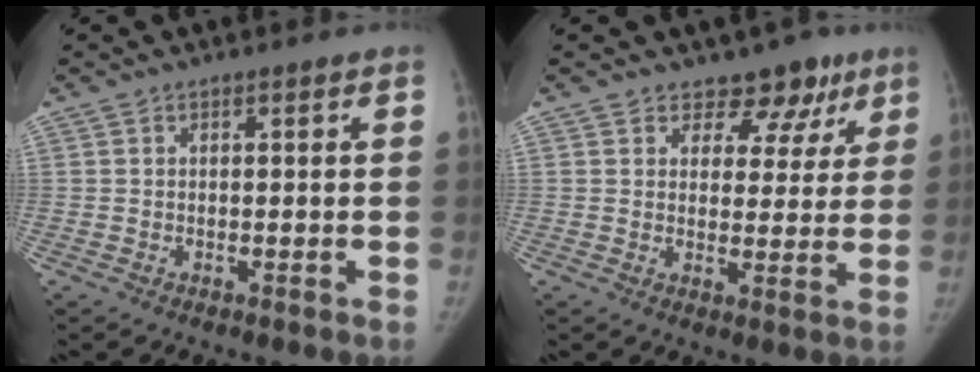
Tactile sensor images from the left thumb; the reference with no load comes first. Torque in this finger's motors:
{"motor_torque": [-0.17, 0.36, -0.03, -0.18, -0.03]}